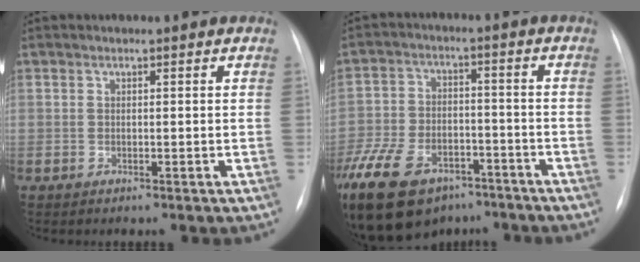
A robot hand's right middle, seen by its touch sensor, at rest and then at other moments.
{"total": 24.9, "force": [-15.8, 14.4, 12.8], "torque": [-0.352, -0.025, -0.253]}